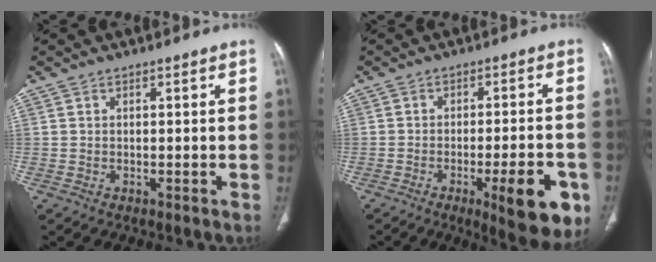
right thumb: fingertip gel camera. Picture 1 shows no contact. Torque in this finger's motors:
{"motor_torque": [-0.12, 0.75, 0.11, 0.21, 0.04]}